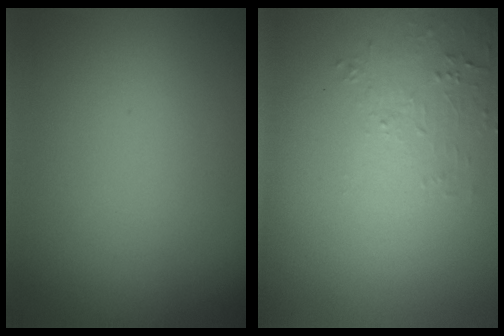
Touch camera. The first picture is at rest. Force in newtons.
{"total": 1.6, "press": 0.4, "slide": 1.6}